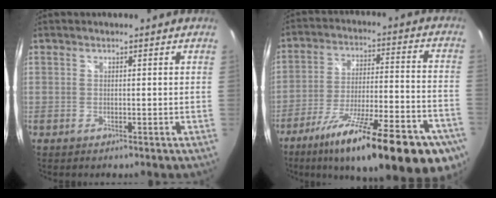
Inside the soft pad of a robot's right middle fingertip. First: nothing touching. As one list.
[{"total": 27.8, "force": [-18.5, 5.9, 19.9], "torque": [-0.304, -0.054, -0.267]}]